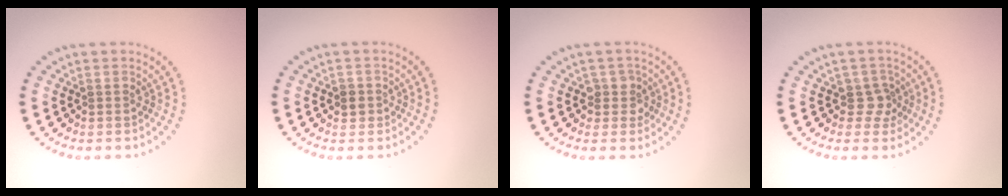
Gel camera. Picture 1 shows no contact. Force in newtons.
{"total": 1.3, "press": 1.2, "slide": 0.5}
{"total": 1.8, "press": 1.5, "slide": 1.1}
{"total": 1.9, "press": 1.3, "slide": 1.3}